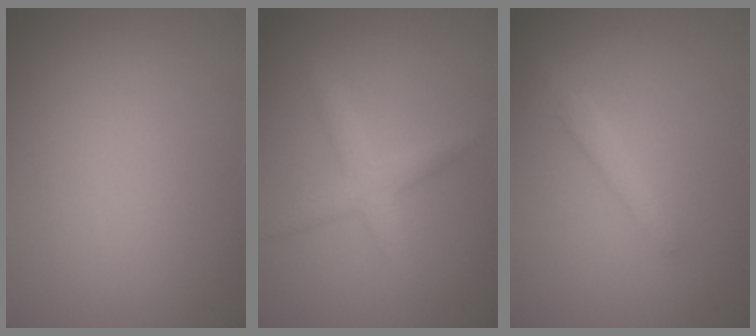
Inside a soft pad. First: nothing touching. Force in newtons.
{"total": 2.4, "press": 2.4, "slide": 0.1}
{"total": 1.8, "press": 1.8, "slide": 0.1}